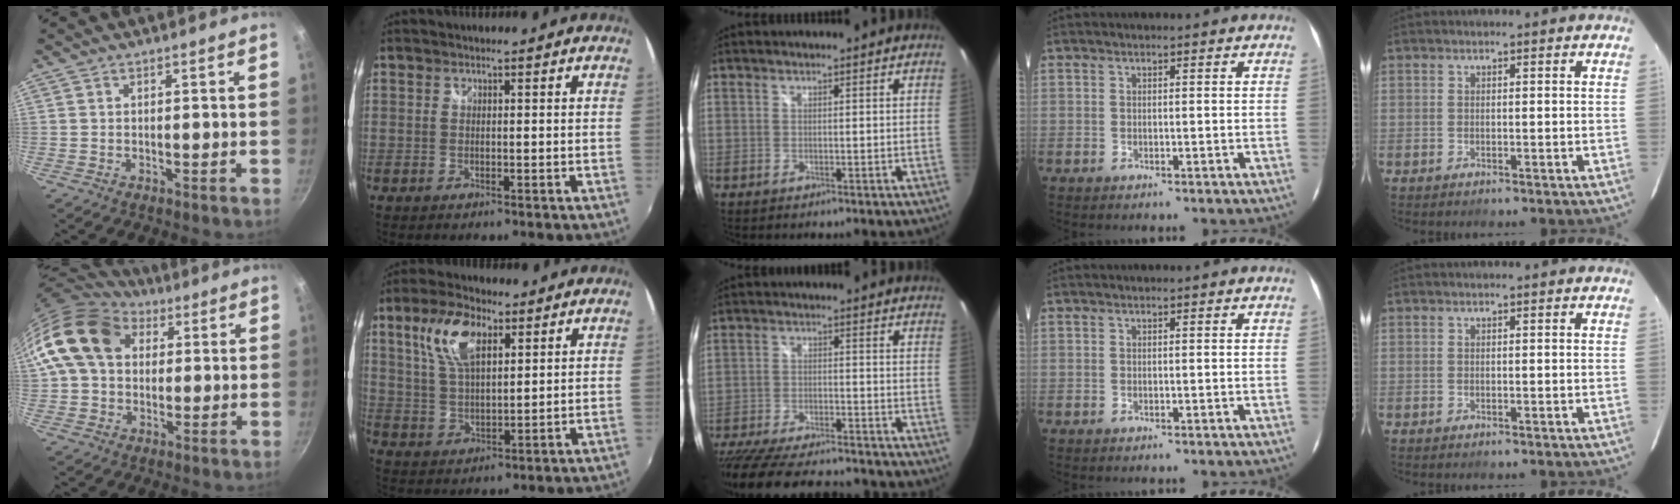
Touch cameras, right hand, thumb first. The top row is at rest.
{"thumb": {"total": 16.7, "force": [4.7, 12.6, 9.9], "torque": [-0.165, 0.021, 0.070]}, "index": {"total": 10.8, "force": [5.2, 4.9, 8.1], "torque": [-0.162, 0.017, 0.104]}, "middle": {"total": 21.4, "force": [-18.2, 5.3, 10.0], "torque": [-0.207, -0.039, -0.277]}}